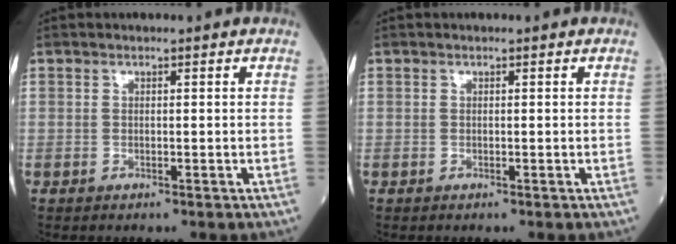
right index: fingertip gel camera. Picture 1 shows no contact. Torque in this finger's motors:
{"motor_torque": [0.00, 0.00, 0.00, 0.01]}